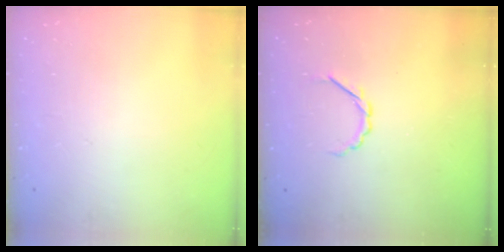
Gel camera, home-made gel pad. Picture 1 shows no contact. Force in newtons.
{"total": 2.5, "press": 2.4, "slide": 0.8}